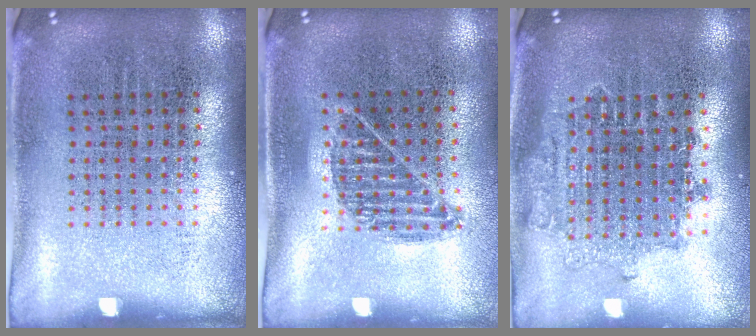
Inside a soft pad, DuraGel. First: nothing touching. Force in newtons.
{"total": 0.9, "press": 0.8, "slide": 0.4}
{"total": 1.6, "press": 1.3, "slide": 0.8}